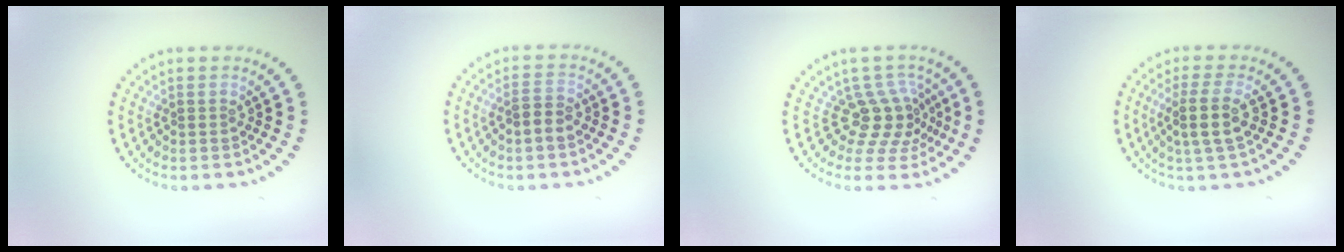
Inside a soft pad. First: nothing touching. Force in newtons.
{"total": 2.0, "press": 1.9, "slide": 0.4}
{"total": 3.8, "press": 2.8, "slide": 2.6}
{"total": 3.0, "press": 2.5, "slide": 1.5}